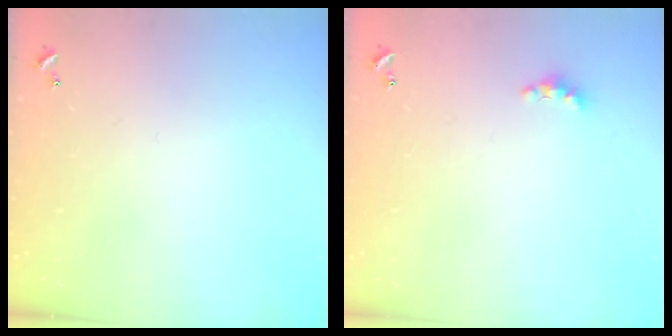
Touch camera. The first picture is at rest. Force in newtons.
{"total": 2.8, "press": 2.8, "slide": 0.6}